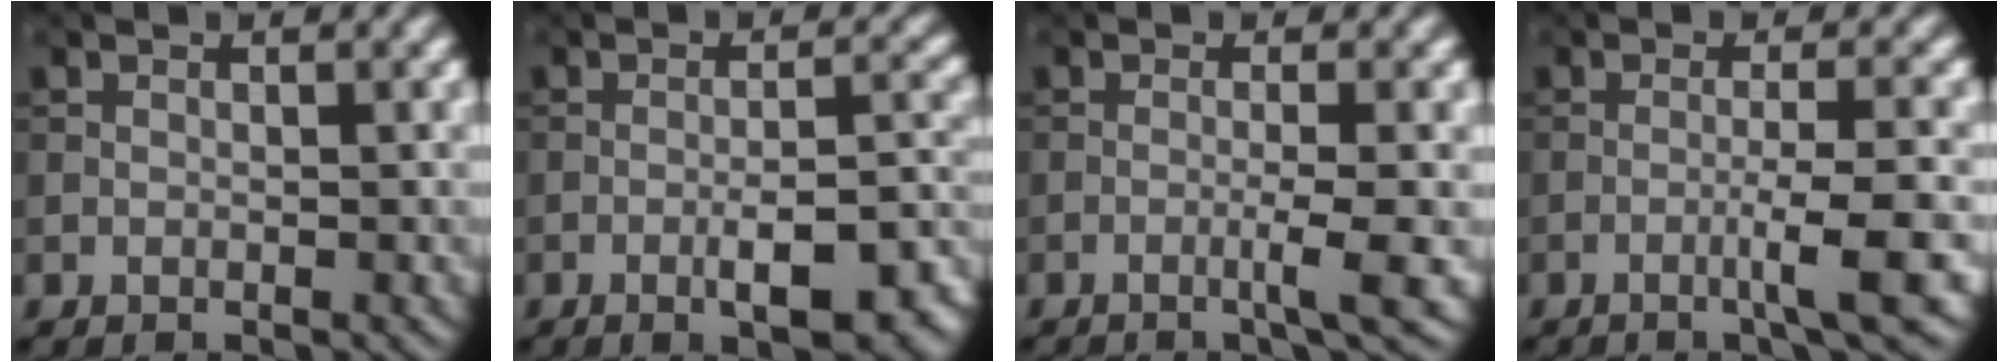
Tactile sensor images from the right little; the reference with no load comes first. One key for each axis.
{"total": 7.4, "fx": -3.4, "fy": 2.1, "fz": 6.2, "tx": -0.093, "ty": -0.001, "tz": -0.046}
{"total": 2.8, "fx": -0.9, "fy": 0.3, "fz": 2.7, "tx": -0.038, "ty": 0.002, "tz": -0.026}
{"total": 4.3, "fx": -1.6, "fy": 0.3, "fz": 4.0, "tx": -0.055, "ty": 0.010, "tz": -0.042}